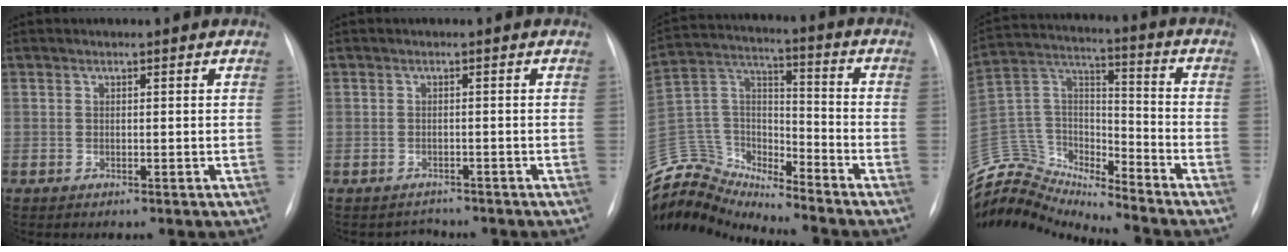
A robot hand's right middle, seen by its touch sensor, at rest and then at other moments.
{"total": 1.5, "force": [-1.3, 0.5, -0.7], "torque": [0.007, -0.002, -0.020]}
{"total": 15.2, "force": [-15.0, 1.8, 1.1], "torque": [-0.028, 0.063, -0.281]}
{"total": 16.7, "force": [-16.5, 1.8, 2.1], "torque": [-0.045, 0.062, -0.304]}